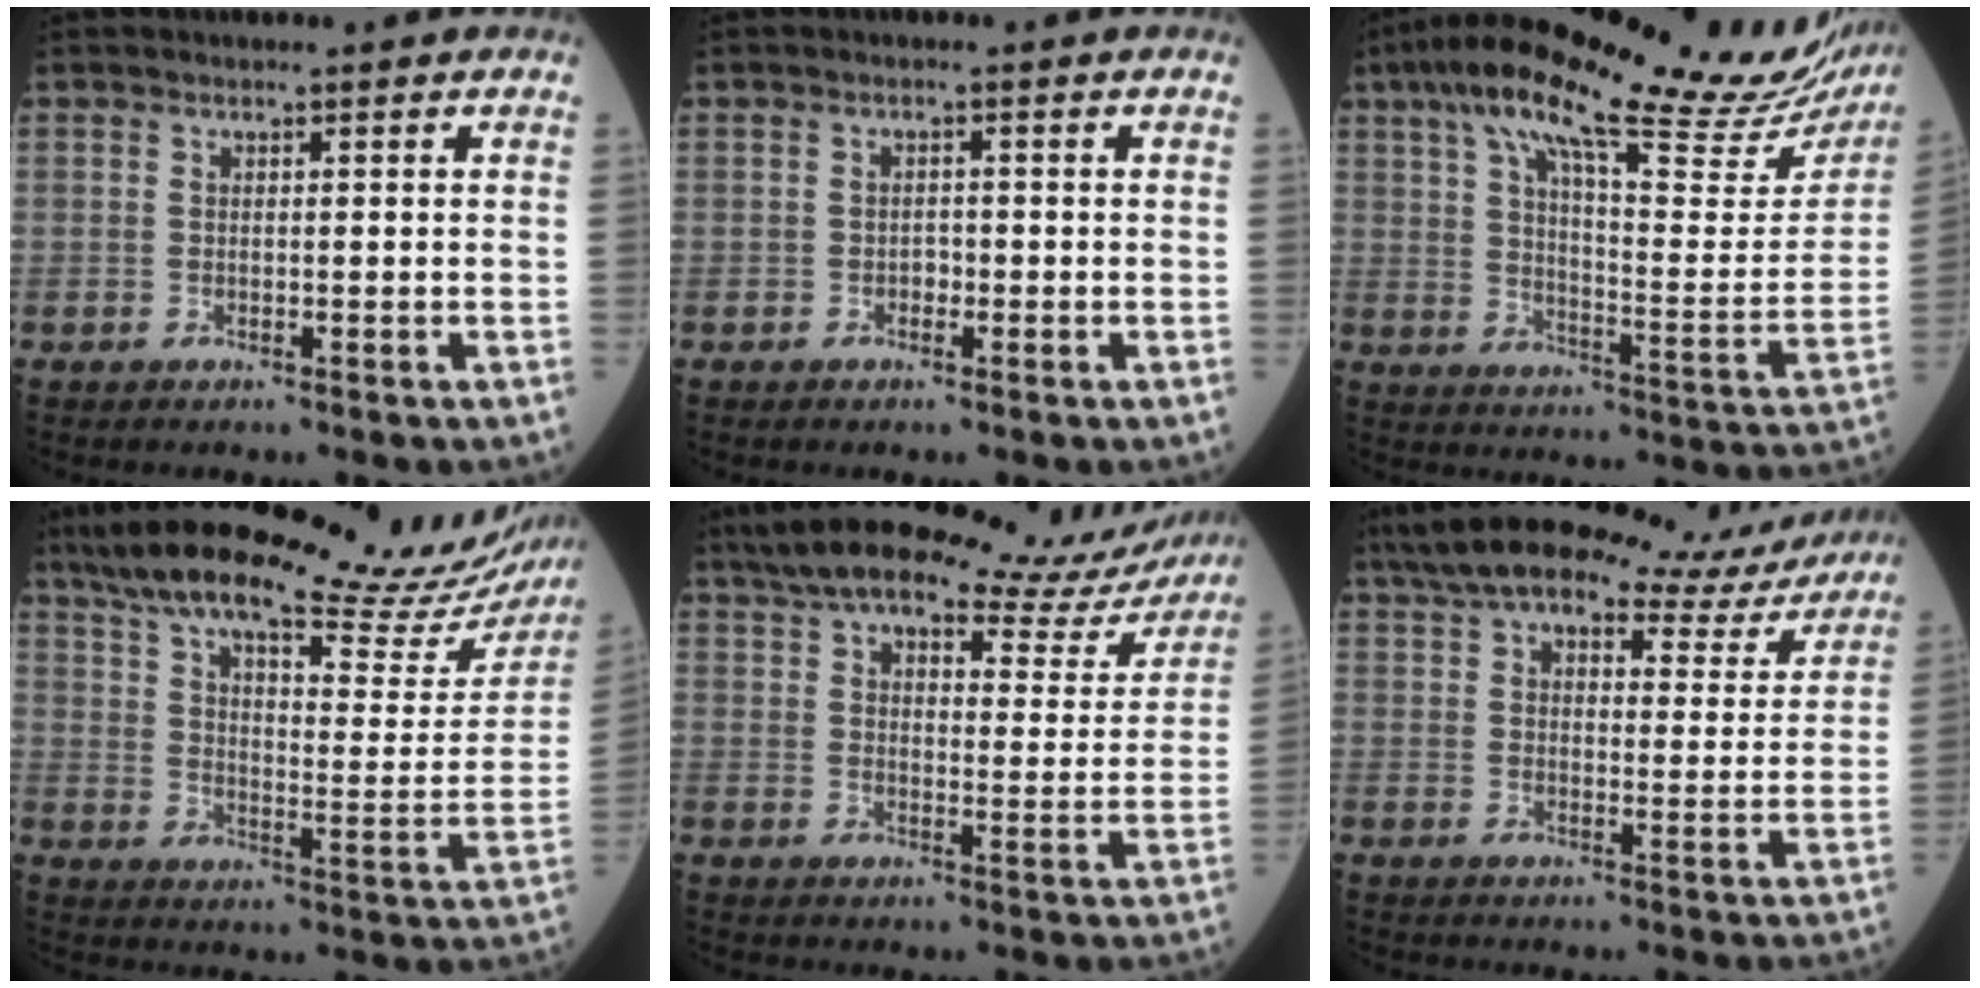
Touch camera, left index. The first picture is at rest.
{"total": 1.2, "force": [-0.5, 0.8, 0.7], "torque": [-0.009, 0.004, -0.010]}
{"total": 30.1, "force": [23.8, 4.7, 17.8], "torque": [-0.282, -0.009, 0.314]}
{"total": 31.3, "force": [27.0, 5.5, 14.9], "torque": [-0.247, -0.038, 0.348]}
{"total": 21.6, "force": [19.2, 5.9, 7.9], "torque": [-0.111, 0.000, 0.239]}
{"total": 18.0, "force": [15.1, 5.9, 7.9], "torque": [-0.114, 0.025, 0.192]}